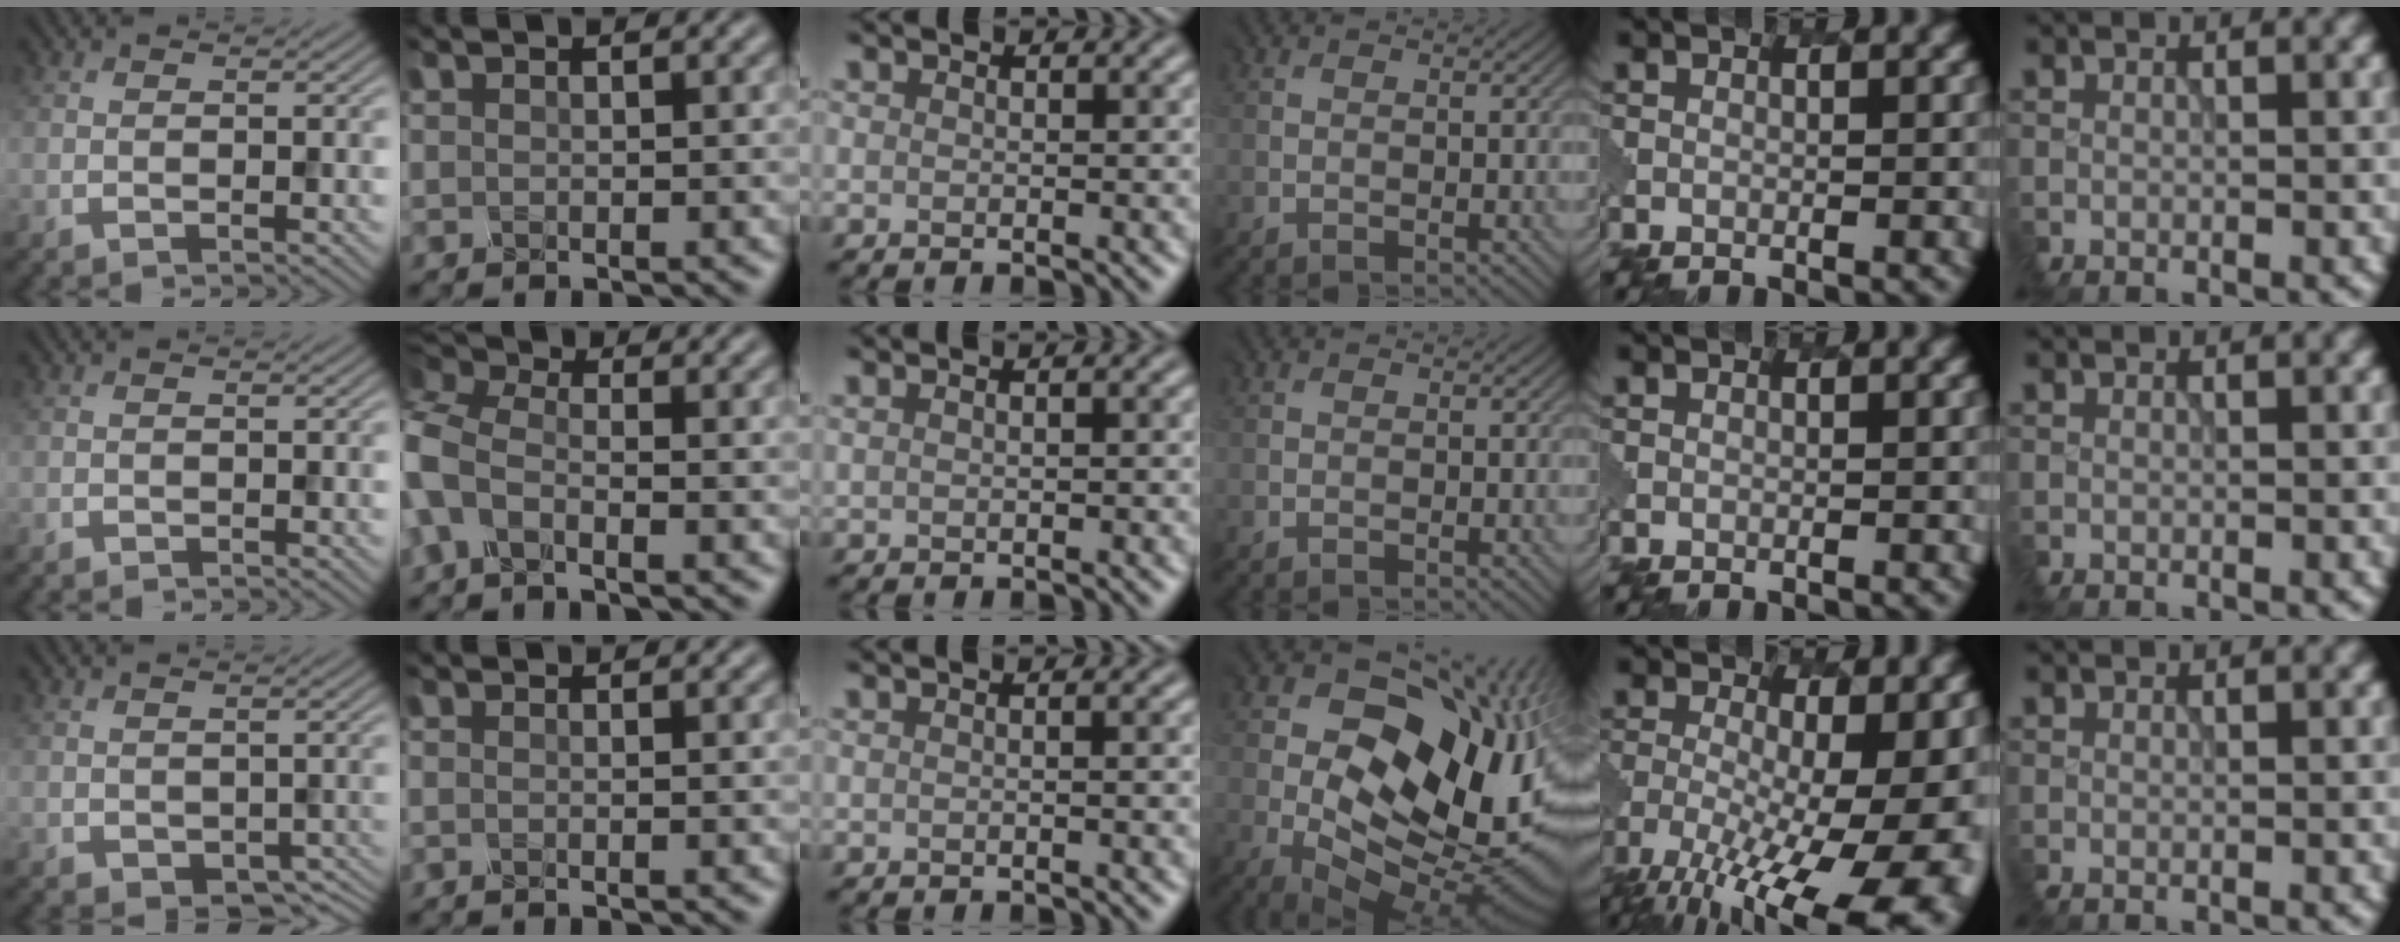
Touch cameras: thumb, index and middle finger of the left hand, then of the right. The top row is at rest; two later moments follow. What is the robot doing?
{"motion": "disassemble", "object": "battery cover"}